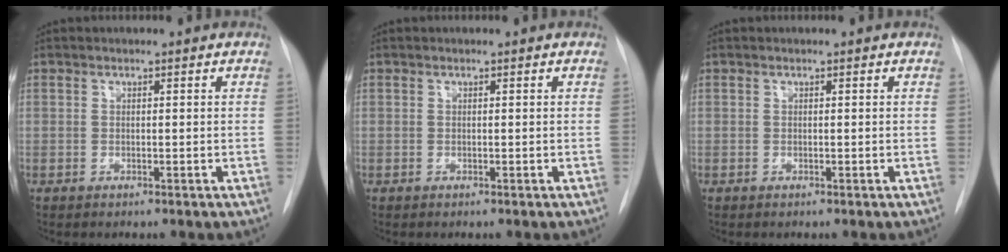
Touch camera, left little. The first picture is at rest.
{"total": 0.0}
{"total": 0.0}